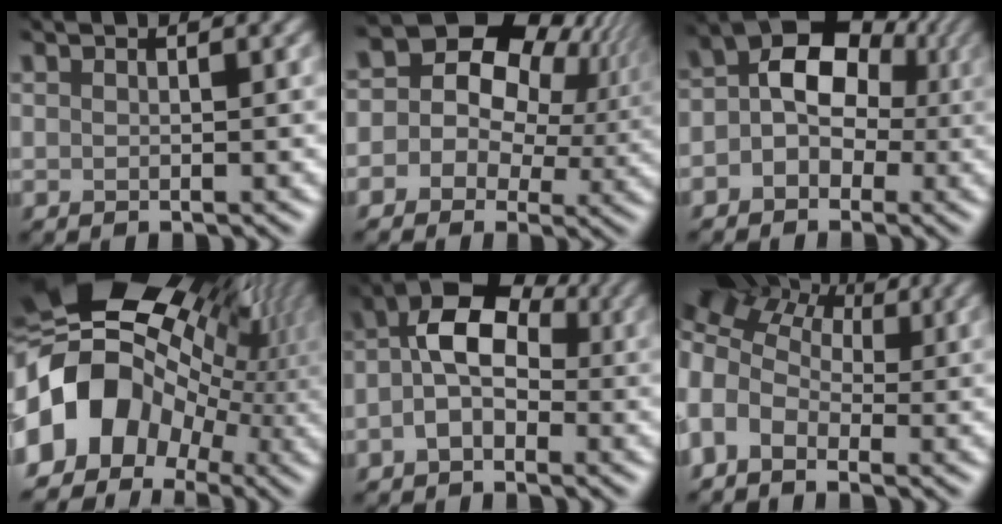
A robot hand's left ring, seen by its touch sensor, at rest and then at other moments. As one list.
[{"total": 12.7, "force": [3.0, 10.2, 6.9], "torque": [-0.122, 0.023, 0.034]}, {"total": 6.3, "force": [-1.1, 5.0, 3.7], "torque": [-0.052, 0.005, -0.026]}, {"total": 15.5, "force": [-2.1, 12.0, 9.5], "torque": [-0.205, 0.008, -0.031]}, {"total": 5.5, "force": [-1.4, 3.8, 3.7], "torque": [-0.070, 0.006, -0.025]}, {"total": 6.5, "force": [-0.1, 5.4, 3.7], "torque": [-0.104, 0.003, 0.004]}]